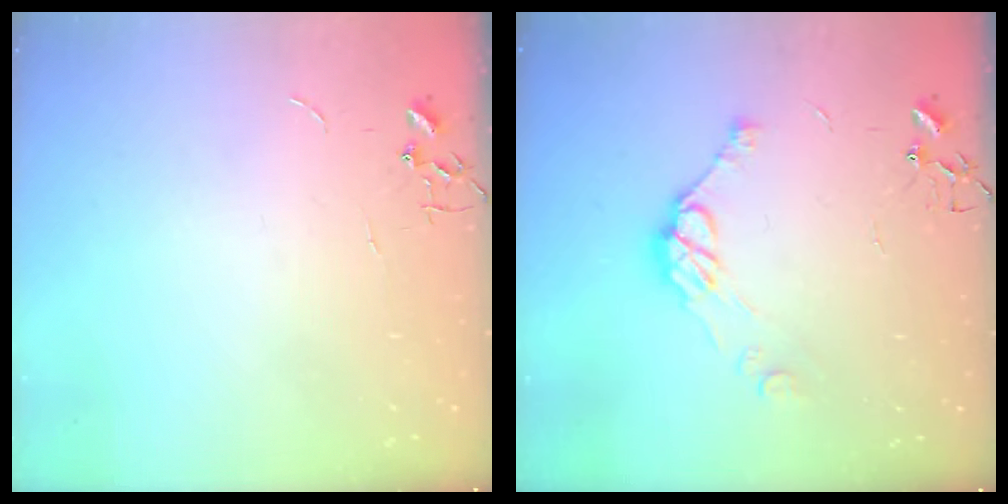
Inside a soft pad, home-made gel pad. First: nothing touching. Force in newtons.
{"total": 10.1, "press": 10.0, "slide": 0.7}